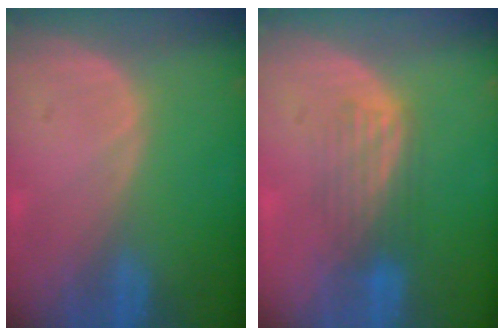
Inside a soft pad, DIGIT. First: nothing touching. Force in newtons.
{"total": 4.1, "press": 4.1, "slide": 0.1}